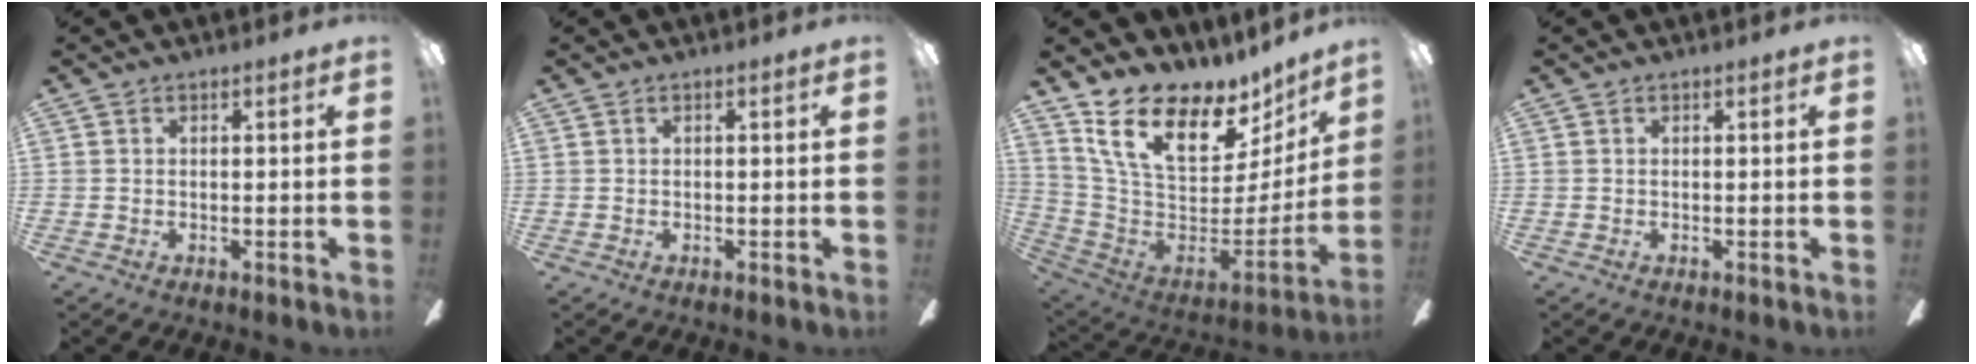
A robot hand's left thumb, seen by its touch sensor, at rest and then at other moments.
{"total": 0.0}
{"total": 19.5, "force": [12.3, 9.5, 11.7], "torque": [-0.197, -0.090, 0.221]}
{"total": 0.0}